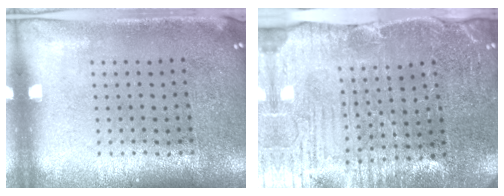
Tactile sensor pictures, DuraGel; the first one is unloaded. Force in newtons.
{"total": 3.9, "press": 3.9, "slide": 0.4}